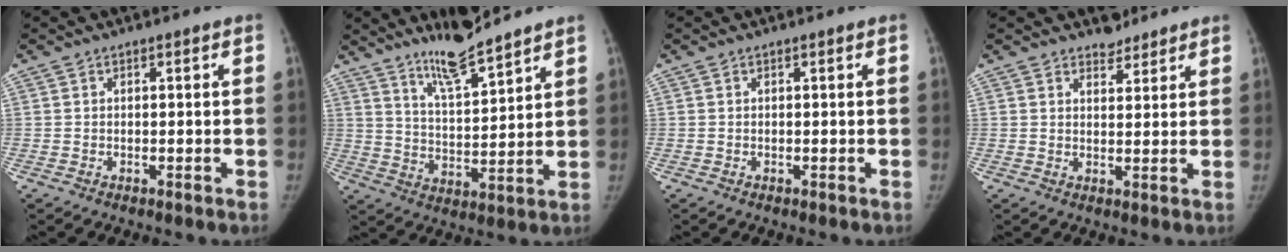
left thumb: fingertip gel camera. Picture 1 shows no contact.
{"total": 10.1, "force": [8.5, 1.1, 5.3], "torque": [-0.086, -0.065, 0.156]}
{"total": 0.0}
{"total": 3.4, "force": [3.0, 1.6, 0.4], "torque": [0.014, -0.022, 0.043]}